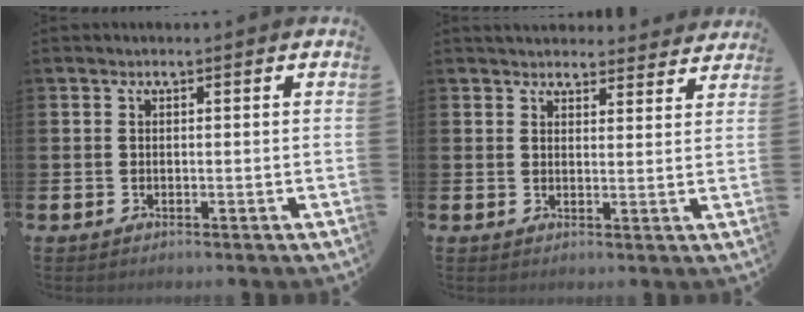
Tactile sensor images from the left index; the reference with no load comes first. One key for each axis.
{"total": 3.8, "fx": 3.7, "fy": 1.0, "fz": 0.3, "tx": -0.003, "ty": -0.018, "tz": 0.066}